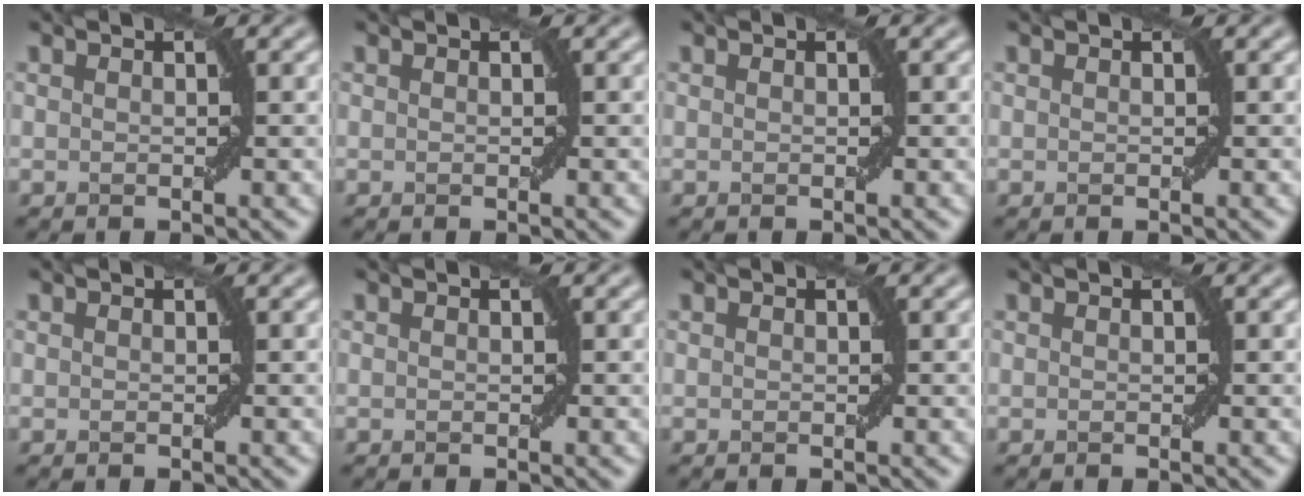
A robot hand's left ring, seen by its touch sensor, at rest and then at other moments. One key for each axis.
{"total": 0.0}
{"total": 0.0}
{"total": 0.0}
{"total": 0.0}
{"total": 0.0}
{"total": 0.0}
{"total": 0.0}